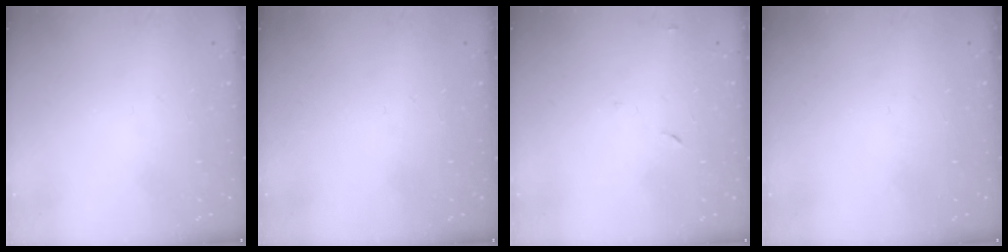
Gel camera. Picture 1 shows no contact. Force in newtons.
{"total": 0.0}
{"total": 6.7, "press": 6.7, "slide": 0.8}
{"total": 0.0}